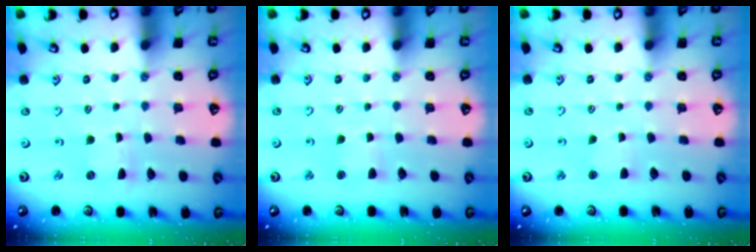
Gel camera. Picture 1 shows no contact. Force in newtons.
{"total": 2.5, "press": 2.5, "slide": 0.2}
{"total": 3.0, "press": 3.0, "slide": 0.3}